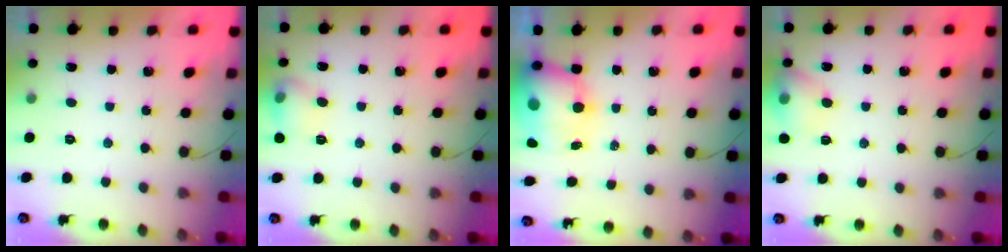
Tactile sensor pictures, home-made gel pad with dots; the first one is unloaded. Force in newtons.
{"total": 8.2, "press": 8.2, "slide": 0.8}
{"total": 13.0, "press": 12.4, "slide": 3.8}
{"total": 10.6, "press": 10.5, "slide": 1.6}